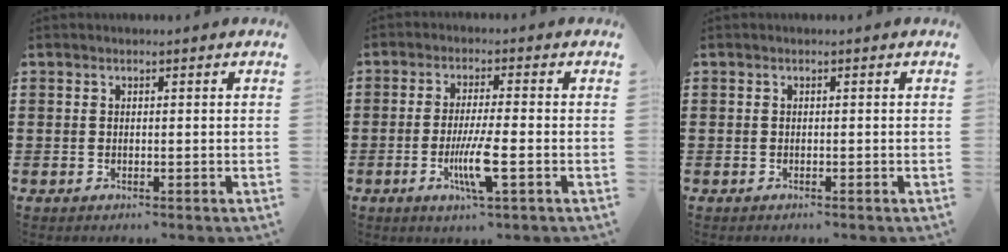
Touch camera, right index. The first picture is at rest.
{"total": 7.0, "force": [-2.1, 0.8, 6.7], "torque": [-0.137, -0.019, -0.043]}
{"total": 0.0}